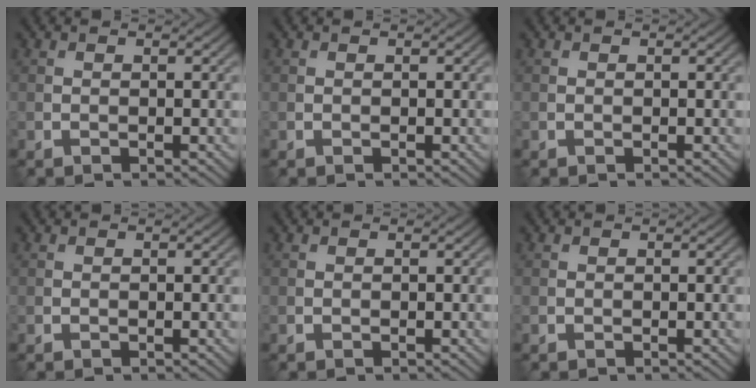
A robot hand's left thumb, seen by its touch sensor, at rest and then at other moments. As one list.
[{"total": 0.0}, {"total": 0.0}, {"total": 0.0}, {"total": 0.0}, {"total": 0.0}]